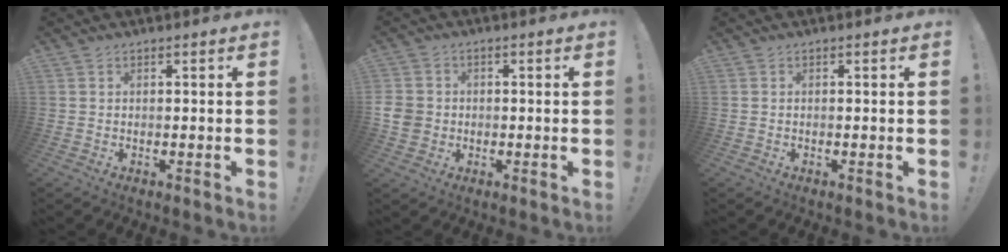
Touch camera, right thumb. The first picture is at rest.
{"total": 5.7, "force": [-0.6, 5.2, 2.4], "torque": [-0.048, 0.009, -0.012]}
{"total": 0.0}